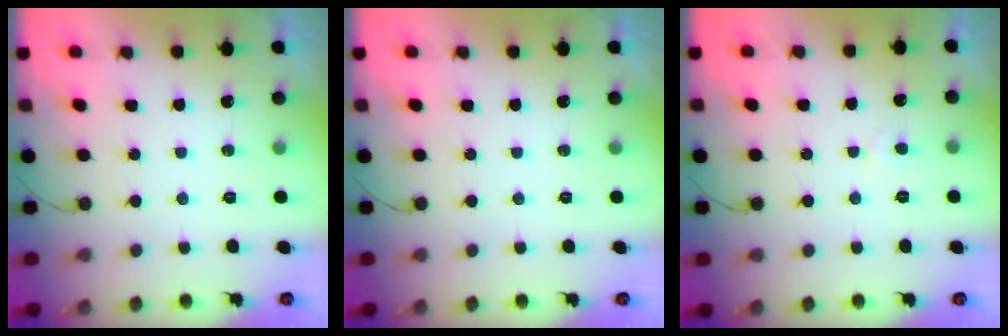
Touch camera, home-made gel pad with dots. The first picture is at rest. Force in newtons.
{"total": 0.0}
{"total": 2.4, "press": 2.3, "slide": 0.3}